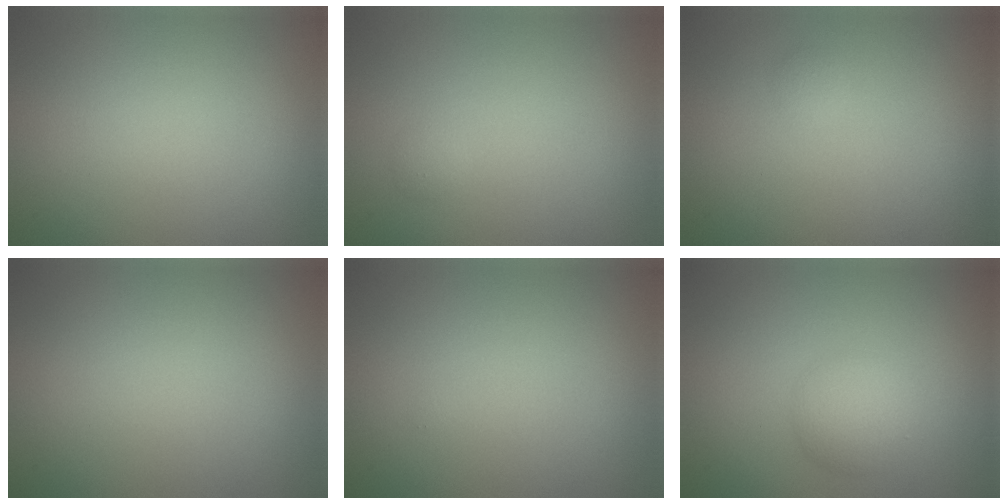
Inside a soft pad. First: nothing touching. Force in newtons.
{"total": 0.6, "press": 0.6, "slide": 0.0}
{"total": 0.6, "press": 0.6, "slide": 0.0}
{"total": 0.0}
{"total": 0.0}
{"total": 2.8, "press": 2.8, "slide": 0.1}